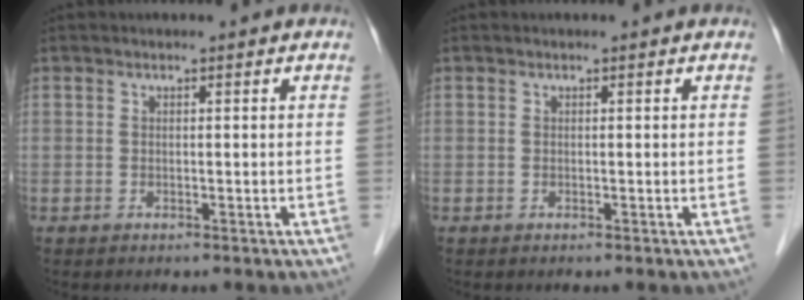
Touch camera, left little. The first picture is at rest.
{"total": 0.0}